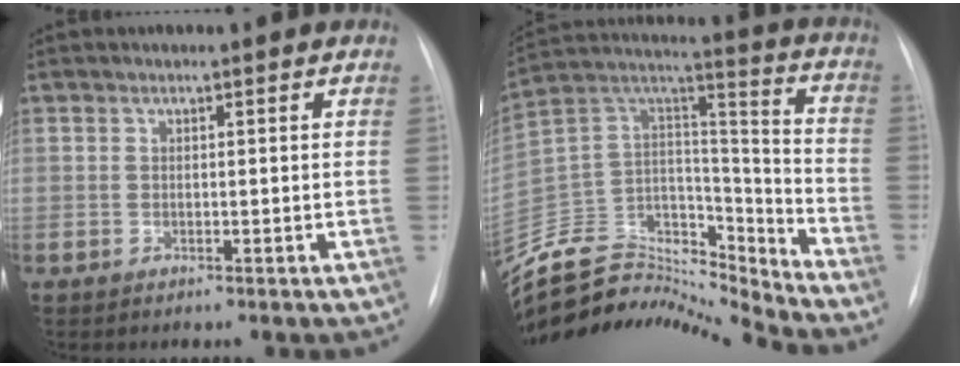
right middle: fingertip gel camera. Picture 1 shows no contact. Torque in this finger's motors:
{"motor_torque": [-0.14, -0.55, -0.02, -0.02]}